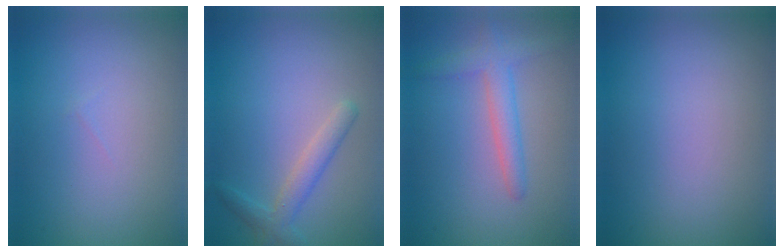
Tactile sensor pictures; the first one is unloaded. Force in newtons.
{"total": 2.2, "press": 2.2, "slide": 0.1}
{"total": 2.7, "press": 2.7, "slide": 0.2}
{"total": 0.0}